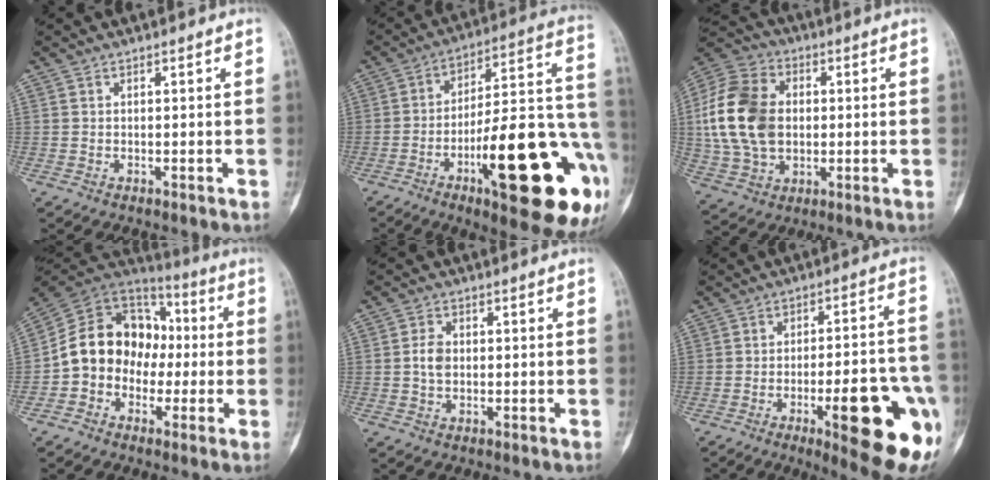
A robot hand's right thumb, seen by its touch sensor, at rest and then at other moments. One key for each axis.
{"total": 29.7, "fx": -10.5, "fy": 8.2, "fz": 26.6, "tx": -0.327, "ty": 0.040, "tz": -0.146}
{"total": 18.2, "fx": 1.2, "fy": 13.0, "fz": 12.8, "tx": -0.237, "ty": 0.013, "tz": 0.021}
{"total": 15.3, "fx": -2.0, "fy": 12.6, "fz": 8.4, "tx": -0.110, "ty": 0.052, "tz": -0.046}
{"total": 3.3, "fx": 0.0, "fy": 2.3, "fz": 2.4, "tx": -0.043, "ty": 0.005, "tz": -0.003}
{"total": 19.8, "fx": -7.4, "fy": 4.9, "fz": 17.7, "tx": -0.182, "ty": 0.016, "tz": -0.088}